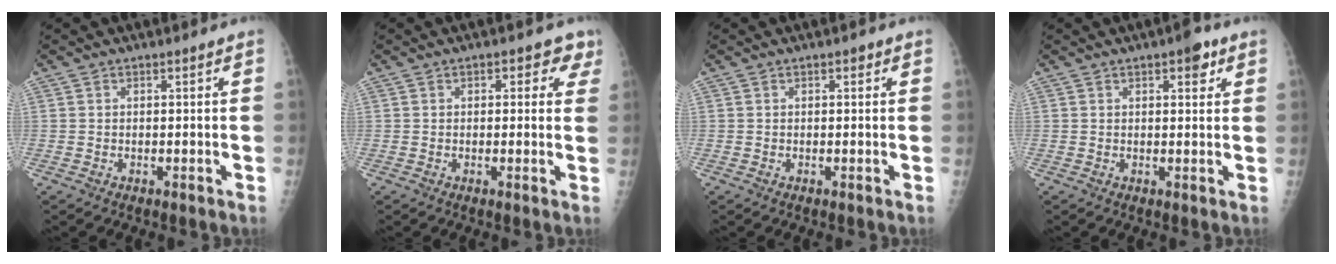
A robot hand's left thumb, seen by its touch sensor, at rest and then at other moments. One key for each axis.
{"total": 4.4, "fx": 2.0, "fy": 2.7, "fz": 2.8, "tx": 0.006, "ty": -0.002, "tz": 0.012}
{"total": 0.6, "fx": 0.3, "fy": 0.4, "fz": 0.4, "tx": 0.000, "ty": 0.000, "tz": 0.001}
{"total": 3.5, "fx": 1.9, "fy": 1.5, "fz": 2.6, "tx": -0.020, "ty": -0.005, "tz": 0.020}